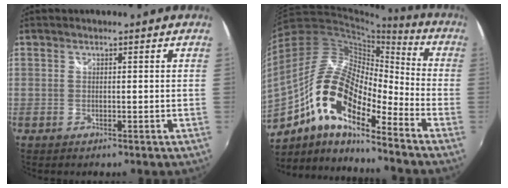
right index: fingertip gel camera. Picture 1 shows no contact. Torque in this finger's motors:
{"motor_torque": [1.22, -0.92, 0.82, 0.12]}